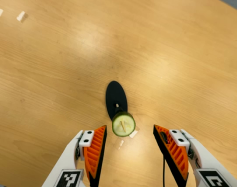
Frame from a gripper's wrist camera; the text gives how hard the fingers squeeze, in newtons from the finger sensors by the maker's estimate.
{"total": 0.0}